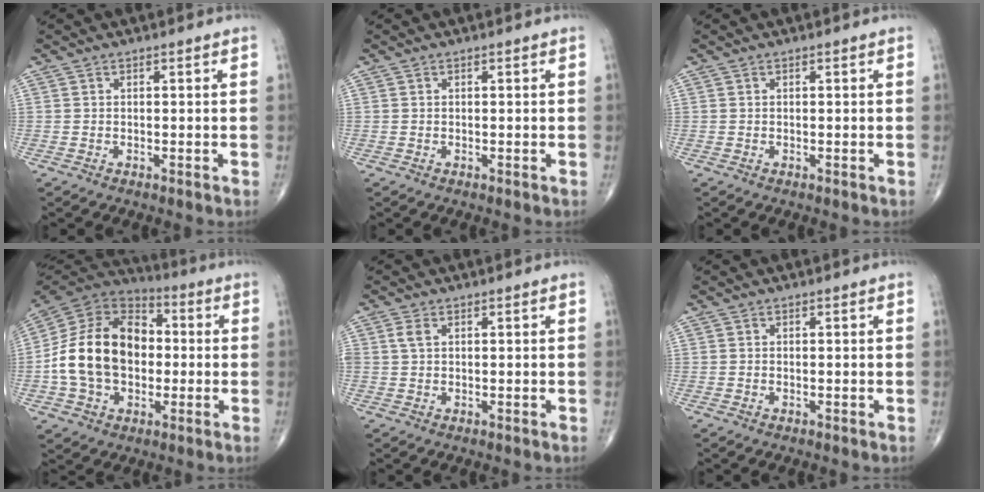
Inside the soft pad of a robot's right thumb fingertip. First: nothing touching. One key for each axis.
{"total": 0.0}
{"total": 0.0}
{"total": 19.5, "fx": -1.0, "fy": 13.9, "fz": 13.6, "tx": -0.219, "ty": 0.032, "tz": -0.020}
{"total": 1.9, "fx": 0.7, "fy": 1.0, "fz": 1.5, "tx": -0.035, "ty": 0.007, "tz": 0.017}
{"total": 0.0}